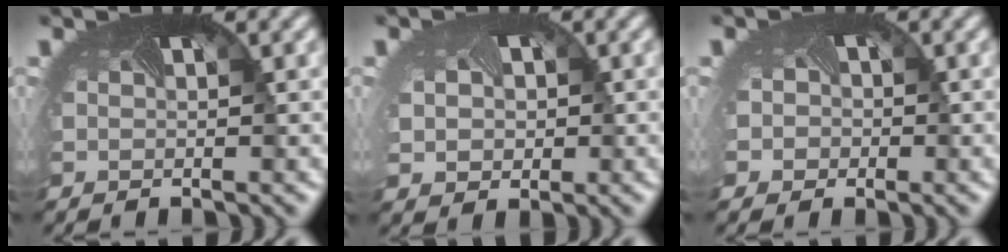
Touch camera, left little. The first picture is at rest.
{"total": 3.1, "force": [0.2, 2.7, 1.5], "torque": [-0.035, -0.007, 0.009]}
{"total": 3.1, "force": [-0.6, 2.9, 1.1], "torque": [-0.013, -0.005, -0.022]}